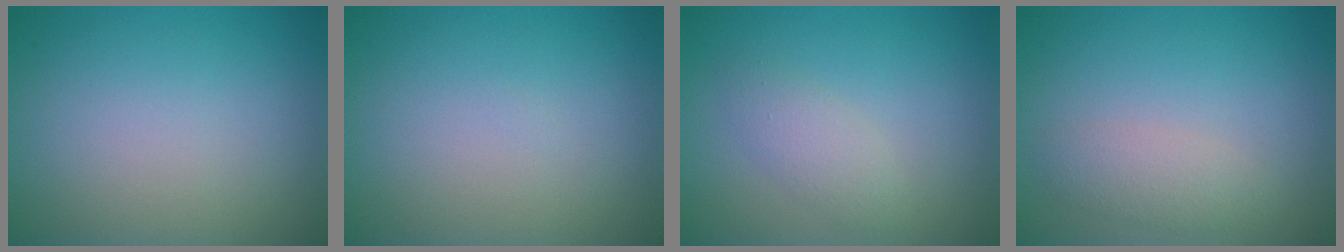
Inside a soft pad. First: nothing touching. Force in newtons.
{"total": 0.0}
{"total": 2.0, "press": 2.0, "slide": 0.2}
{"total": 2.1, "press": 2.0, "slide": 0.1}